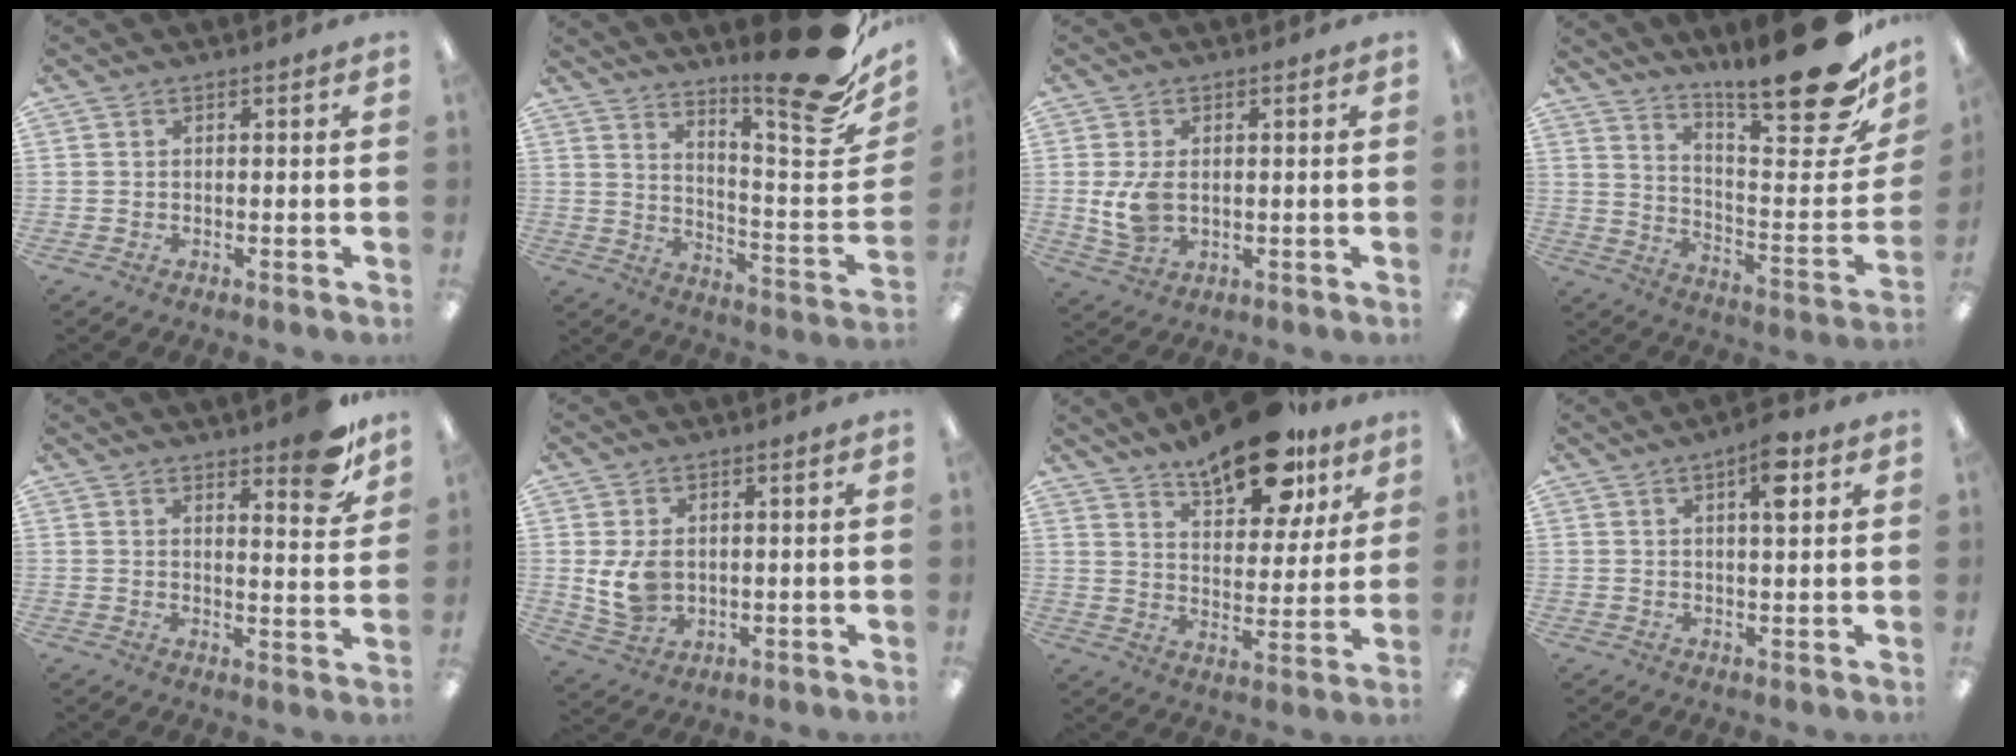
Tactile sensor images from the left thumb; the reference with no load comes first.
{"total": 19.9, "force": [14.4, 3.8, 13.2], "torque": [-0.162, -0.123, 0.224]}
{"total": 6.5, "force": [0.1, 4.0, 5.1], "torque": [-0.112, -0.002, -0.002]}
{"total": 24.6, "force": [16.7, 5.9, 17.1], "torque": [-0.233, -0.118, 0.269]}
{"total": 9.3, "force": [7.2, 2.3, 5.4], "torque": [-0.060, -0.050, 0.117]}
{"total": 7.0, "force": [0.9, 5.1, 4.7], "torque": [-0.100, -0.006, 0.014]}
{"total": 17.2, "force": [12.7, 6.9, 9.4], "torque": [-0.133, -0.072, 0.213]}
{"total": 6.6, "force": [3.3, 1.8, 5.4], "torque": [-0.083, -0.006, 0.049]}